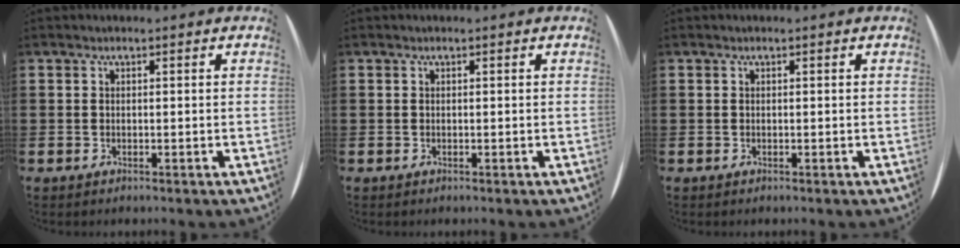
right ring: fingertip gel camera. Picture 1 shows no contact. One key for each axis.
{"total": 0.0}
{"total": 0.0}